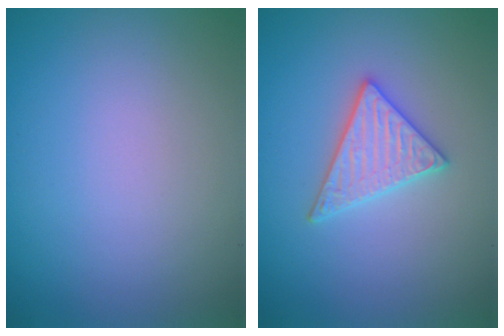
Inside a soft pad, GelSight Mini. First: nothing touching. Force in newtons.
{"total": 2.9, "press": 2.8, "slide": 0.5}